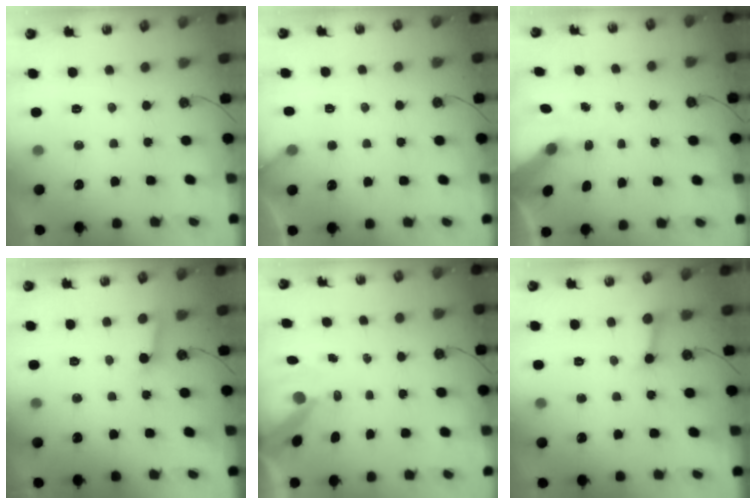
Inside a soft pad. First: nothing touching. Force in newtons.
{"total": 4.8, "press": 4.8, "slide": 0.3}
{"total": 7.4, "press": 7.3, "slide": 1.1}
{"total": 3.3, "press": 3.3, "slide": 0.3}
{"total": 8.4, "press": 8.3, "slide": 1.2}
{"total": 3.1, "press": 3.1, "slide": 0.1}